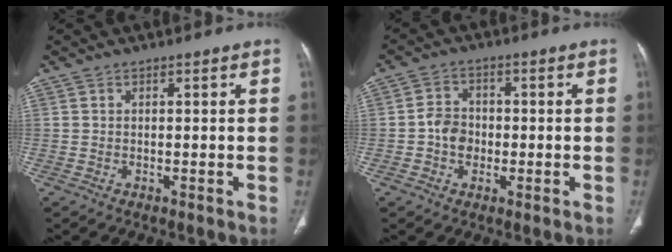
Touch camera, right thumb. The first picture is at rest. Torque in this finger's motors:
{"motor_torque": [2.21, 2.09, 0.49, -0.33, 0.13]}